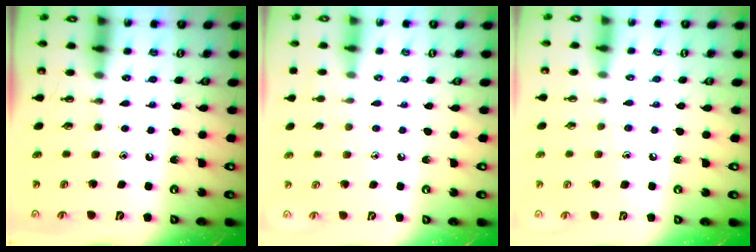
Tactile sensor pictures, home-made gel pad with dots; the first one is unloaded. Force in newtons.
{"total": 3.7, "press": 3.6, "slide": 0.4}
{"total": 4.4, "press": 4.4, "slide": 0.6}